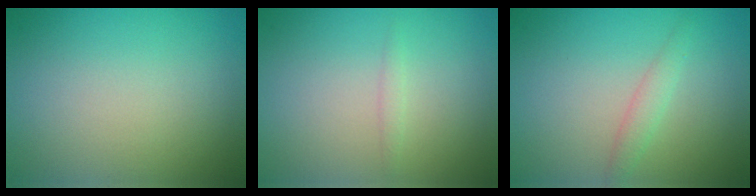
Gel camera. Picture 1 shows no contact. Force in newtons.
{"total": 0.7, "press": 0.7, "slide": 0.0}
{"total": 1.4, "press": 1.4, "slide": 0.1}